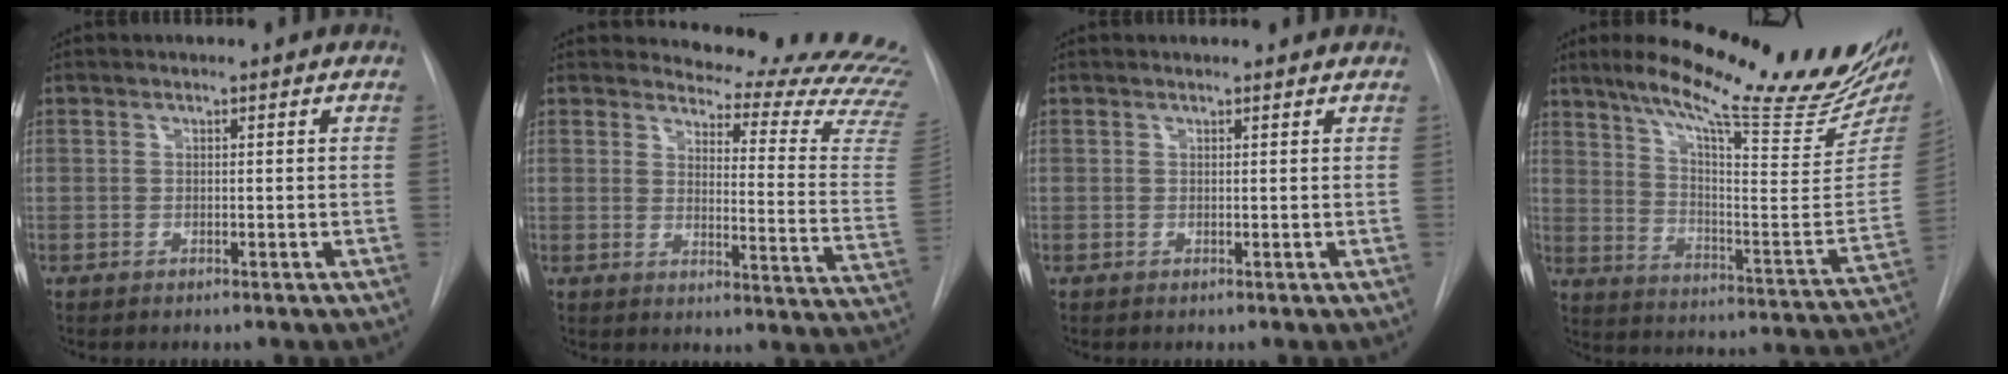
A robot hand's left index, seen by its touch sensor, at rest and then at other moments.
{"total": 19.6, "force": [19.3, 0.8, 3.4], "torque": [-0.033, -0.171, 0.200]}
{"total": 2.0, "force": [1.9, 0.4, 0.4], "torque": [-0.014, 0.014, 0.020]}
{"total": 25.6, "force": [20.3, 3.1, 15.2], "torque": [-0.231, -0.054, 0.277]}